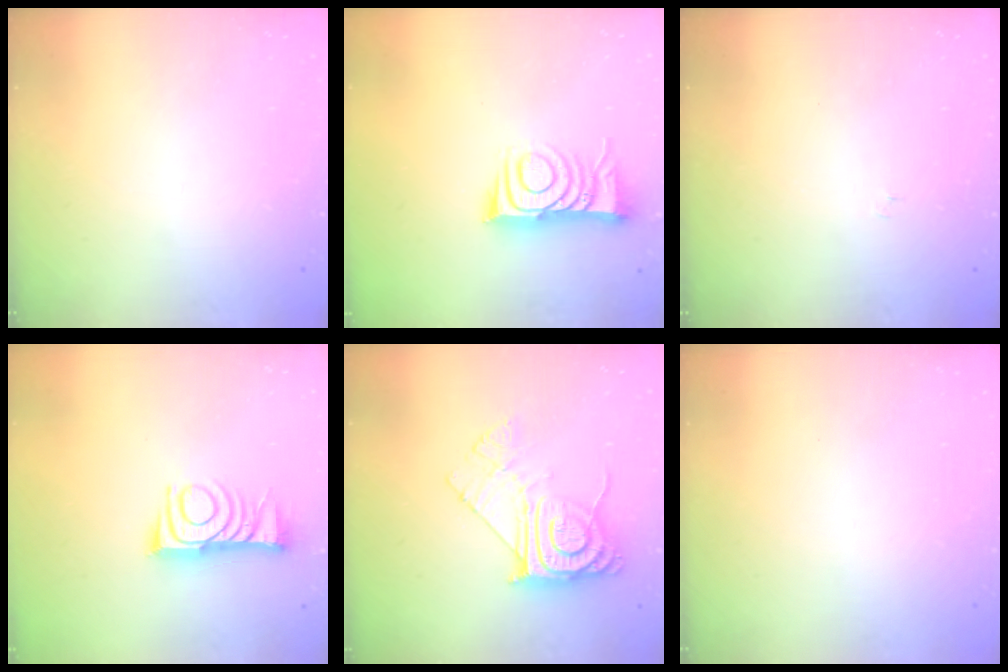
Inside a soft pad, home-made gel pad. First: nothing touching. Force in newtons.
{"total": 9.8, "press": 9.8, "slide": 1.2}
{"total": 3.7, "press": 3.7, "slide": 0.5}
{"total": 10.3, "press": 10.3, "slide": 0.6}
{"total": 15.1, "press": 15.0, "slide": 1.6}
{"total": 1.5, "press": 1.5, "slide": 0.1}